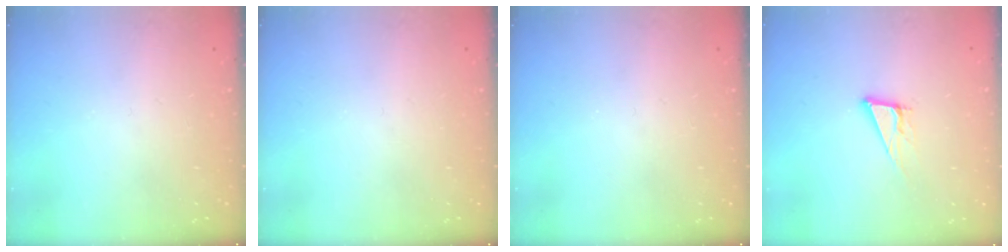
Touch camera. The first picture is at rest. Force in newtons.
{"total": 0.0}
{"total": 0.0}
{"total": 7.6, "press": 7.3, "slide": 2.3}